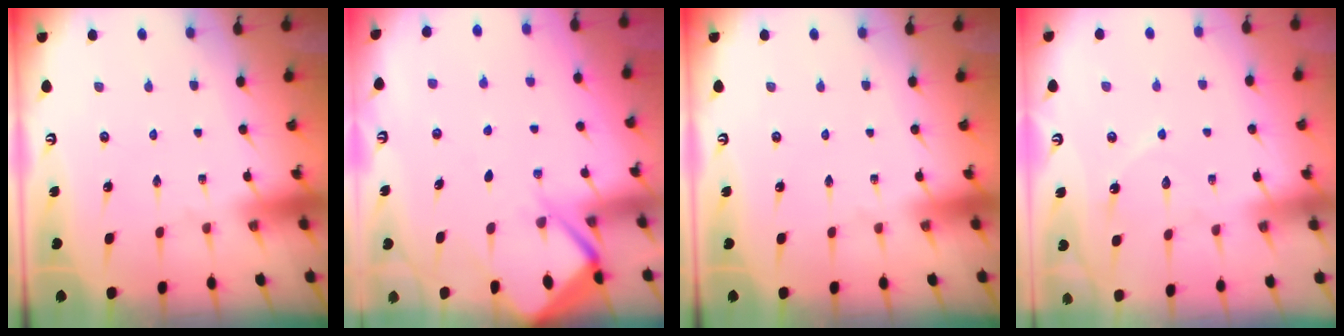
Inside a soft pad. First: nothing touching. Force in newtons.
{"total": 6.8, "press": 6.7, "slide": 0.6}
{"total": 0.0}
{"total": 6.5, "press": 6.5, "slide": 0.7}